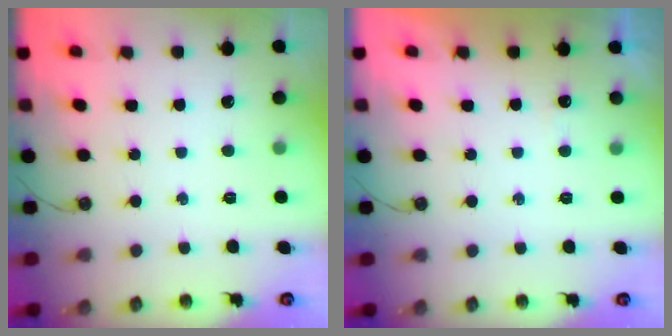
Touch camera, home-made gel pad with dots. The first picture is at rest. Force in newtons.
{"total": 2.2, "press": 2.2, "slide": 0.5}